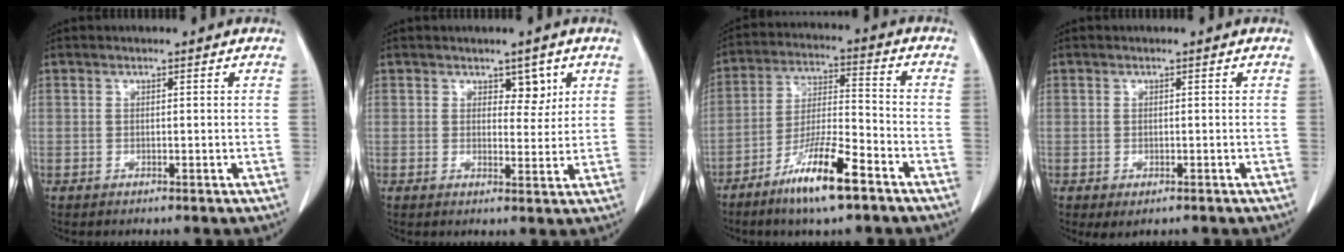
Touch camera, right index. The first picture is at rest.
{"total": 3.2, "force": [1.7, 1.8, 2.0], "torque": [-0.017, -0.001, 0.025]}
{"total": 11.7, "force": [-7.4, 1.3, 9.0], "torque": [-0.173, -0.020, -0.138]}
{"total": 1.7, "force": [-0.8, 0.9, 1.1], "torque": [-0.014, -0.003, -0.001]}